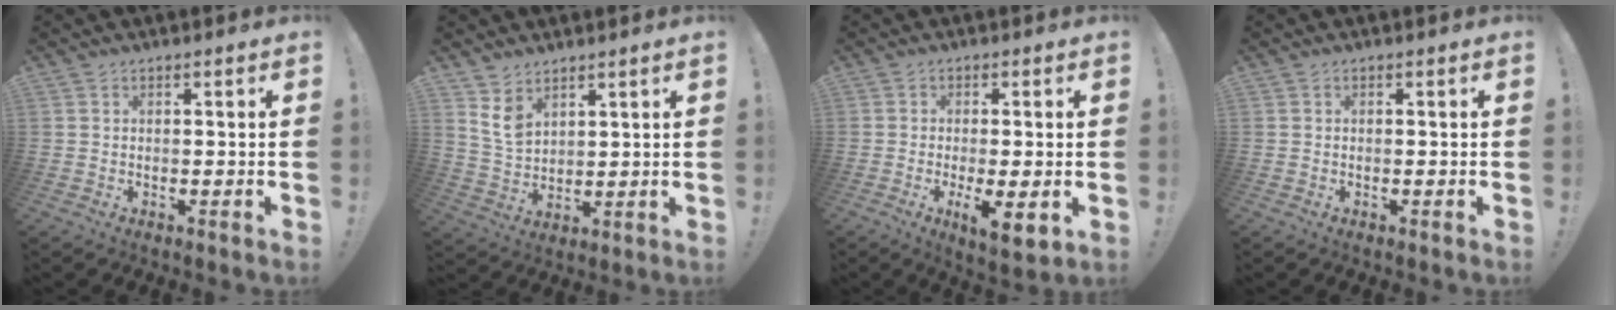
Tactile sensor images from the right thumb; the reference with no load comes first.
{"total": 6.6, "force": [4.3, 3.9, 3.3], "torque": [-0.052, -0.024, 0.081]}
{"total": 7.7, "force": [-1.4, 1.6, 7.4], "torque": [-0.111, -0.012, -0.018]}
{"total": 0.0}